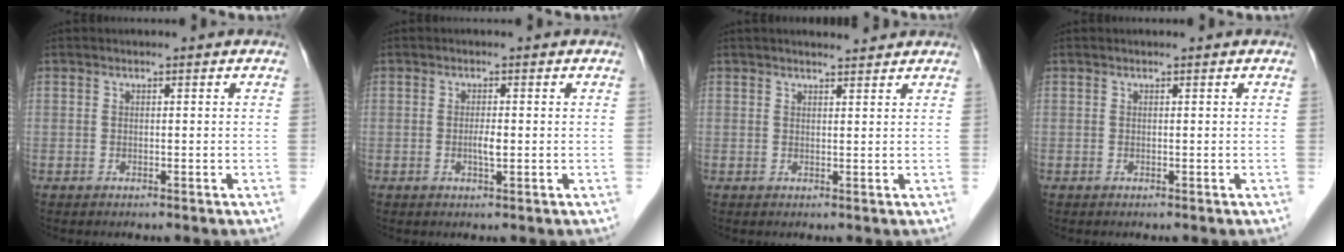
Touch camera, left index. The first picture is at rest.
{"total": 1.7, "force": [-0.2, 0.3, 1.6], "torque": [-0.033, 0.000, -0.004]}
{"total": 3.7, "force": [3.5, 0.4, 1.2], "torque": [-0.018, 0.014, 0.046]}
{"total": 0.0}